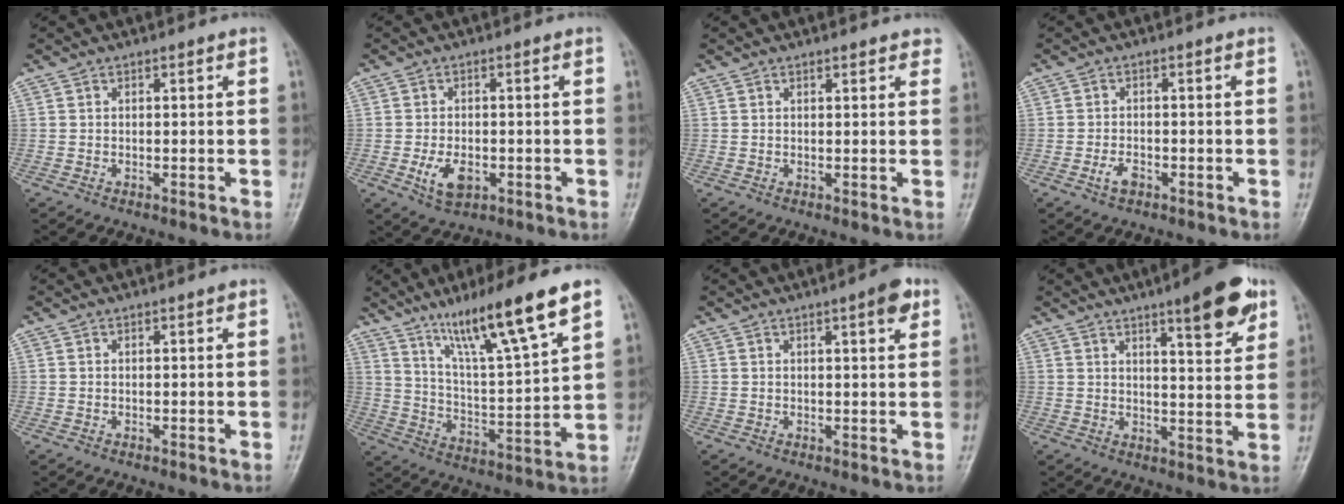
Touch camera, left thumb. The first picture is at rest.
{"total": 5.3, "force": [-1.6, 3.2, 3.9], "torque": [-0.070, -0.001, -0.023]}
{"total": 2.3, "force": [1.8, 0.8, 1.1], "torque": [0.003, 0.000, 0.017]}
{"total": 2.5, "force": [-1.3, 1.4, 1.7], "torque": [-0.035, 0.009, -0.022]}
{"total": 0.6, "force": [0.3, 0.0, 0.5], "torque": [-0.007, 0.001, 0.002]}
{"total": 17.8, "force": [11.3, 1.6, 13.7], "torque": [-0.224, -0.050, 0.199]}
{"total": 3.9, "force": [2.0, 0.8, 3.2], "torque": [-0.041, -0.007, 0.025]}
{"total": 11.0, "force": [6.5, 2.5, 8.5], "torque": [-0.098, -0.031, 0.087]}